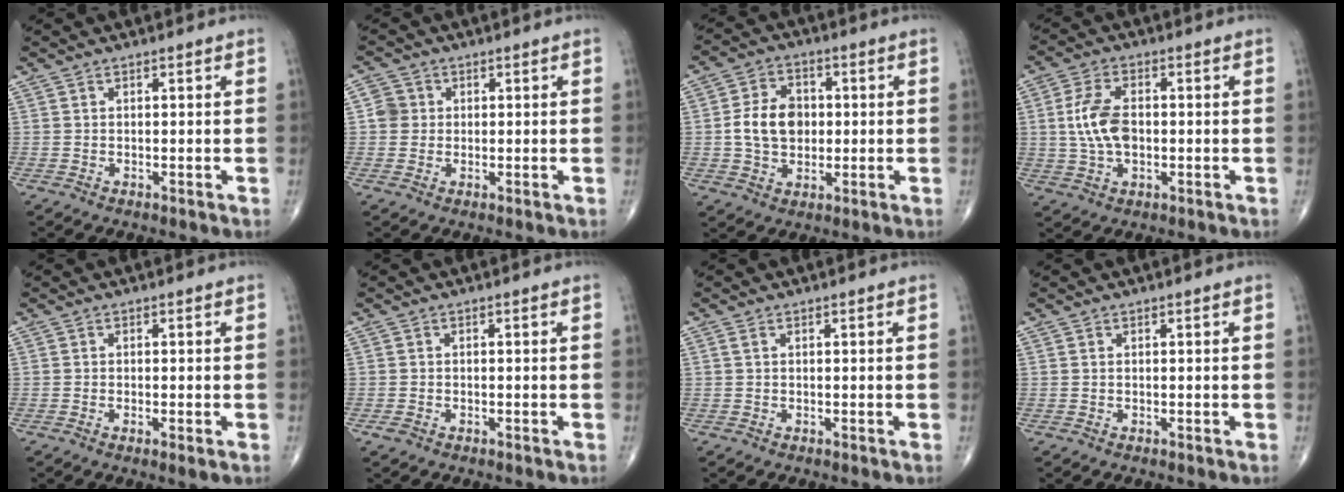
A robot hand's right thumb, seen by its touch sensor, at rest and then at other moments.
{"total": 3.4, "force": [0.3, 3.2, 0.9], "torque": [0.003, 0.004, 0.000]}
{"total": 9.6, "force": [0.1, 7.1, 6.4], "torque": [-0.093, 0.011, -0.001]}
{"total": 8.5, "force": [0.1, 4.9, 7.0], "torque": [-0.140, 0.006, 0.002]}
{"total": 1.6, "force": [-0.5, 0.2, 1.5], "torque": [-0.033, -0.007, -0.011]}
{"total": 1.2, "force": [-0.6, 0.8, 0.6], "torque": [-0.016, 0.002, -0.011]}
{"total": 0.7, "force": [0.2, 0.3, 0.6], "torque": [-0.015, 0.007, 0.004]}
{"total": 0.0}